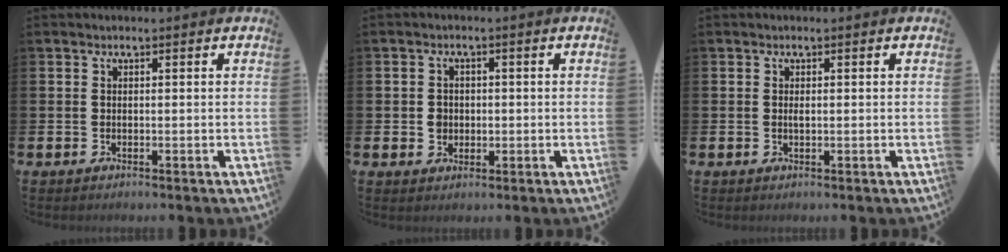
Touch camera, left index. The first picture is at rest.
{"total": 2.1, "force": [0.0, 2.0, 0.7], "torque": [-0.002, 0.003, -0.006]}
{"total": 0.5, "force": [0.1, 0.2, 0.5], "torque": [-0.018, 0.003, 0.004]}